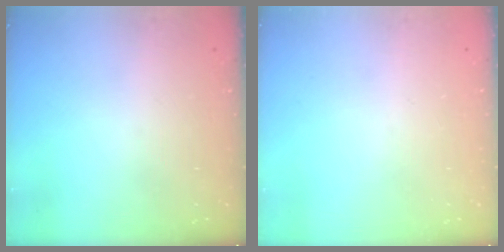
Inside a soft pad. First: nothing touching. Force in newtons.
{"total": 0.0}